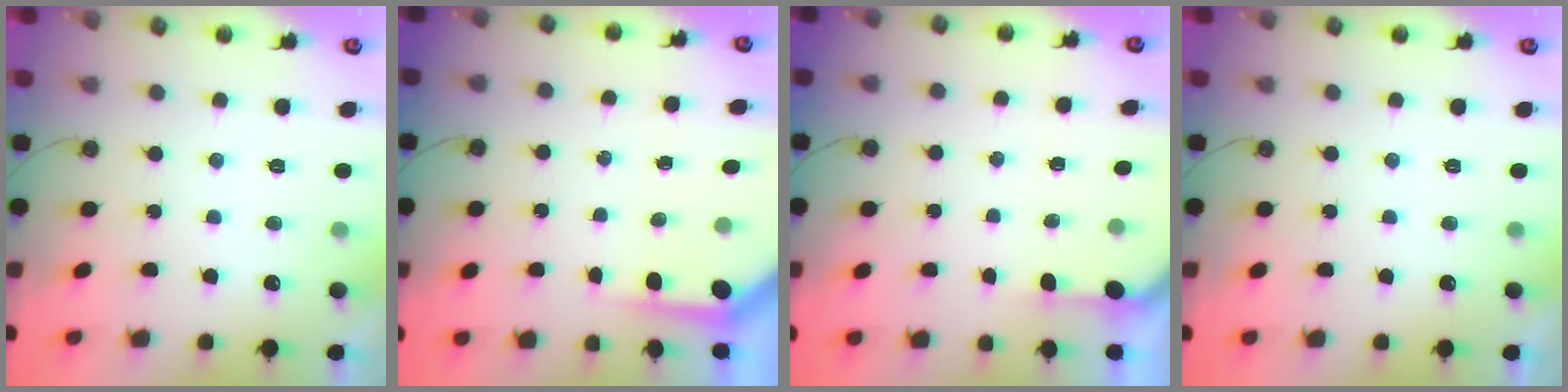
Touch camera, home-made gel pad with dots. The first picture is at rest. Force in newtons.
{"total": 3.6, "press": 3.6, "slide": 0.4}
{"total": 1.2, "press": 1.2, "slide": 0.1}
{"total": 0.6, "press": 0.5, "slide": 0.2}